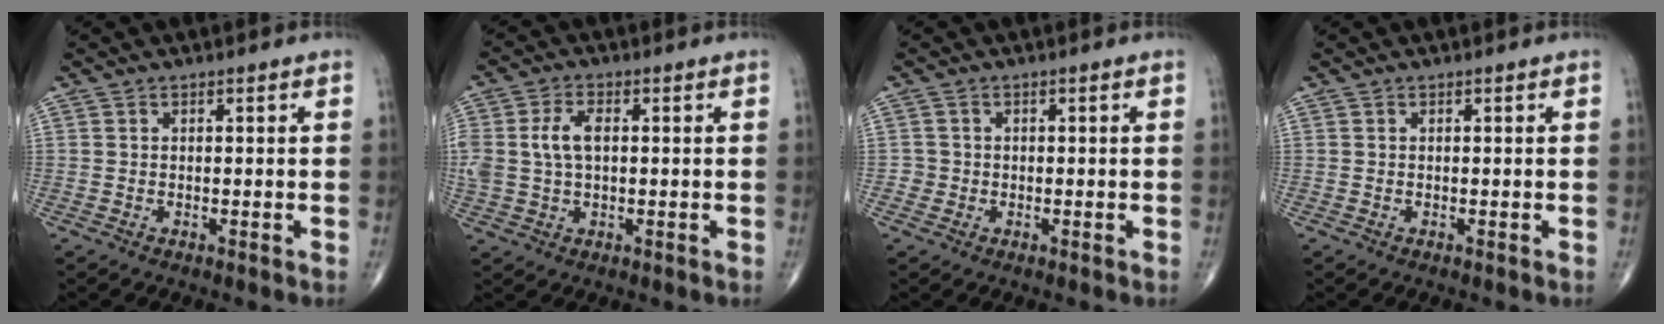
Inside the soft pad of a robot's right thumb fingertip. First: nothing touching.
{"total": 6.8, "force": [0.8, 4.0, 5.4], "torque": [-0.125, 0.014, 0.019]}
{"total": 1.5, "force": [-0.4, 1.5, -0.1], "torque": [0.014, 0.007, -0.011]}
{"total": 0.0}